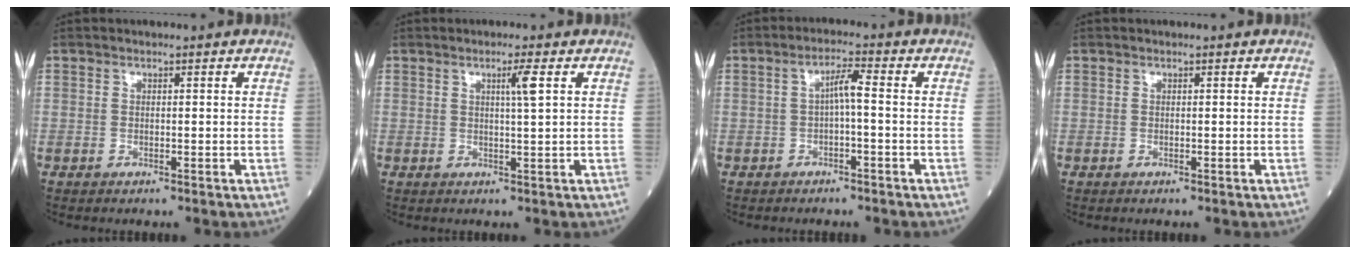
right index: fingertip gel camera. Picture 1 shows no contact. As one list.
[{"total": 2.8, "force": [1.1, -0.5, 2.5], "torque": [-0.044, -0.002, 0.018]}, {"total": 3.3, "force": [-0.2, 0.3, 3.3], "torque": [-0.056, 0.011, -0.003]}, {"total": 0.0}]